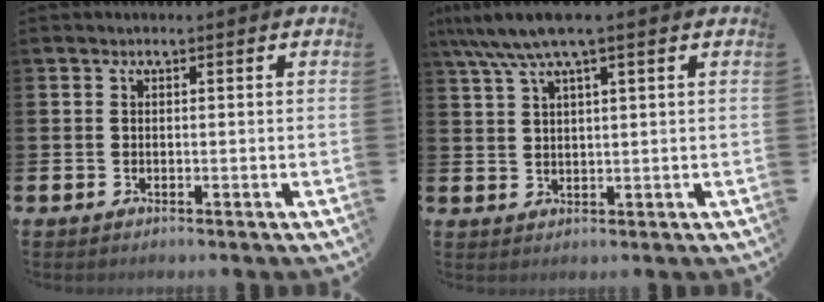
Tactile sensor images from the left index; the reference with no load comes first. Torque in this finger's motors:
{"motor_torque": [0.89, -1.25, 1.05, 0.21]}